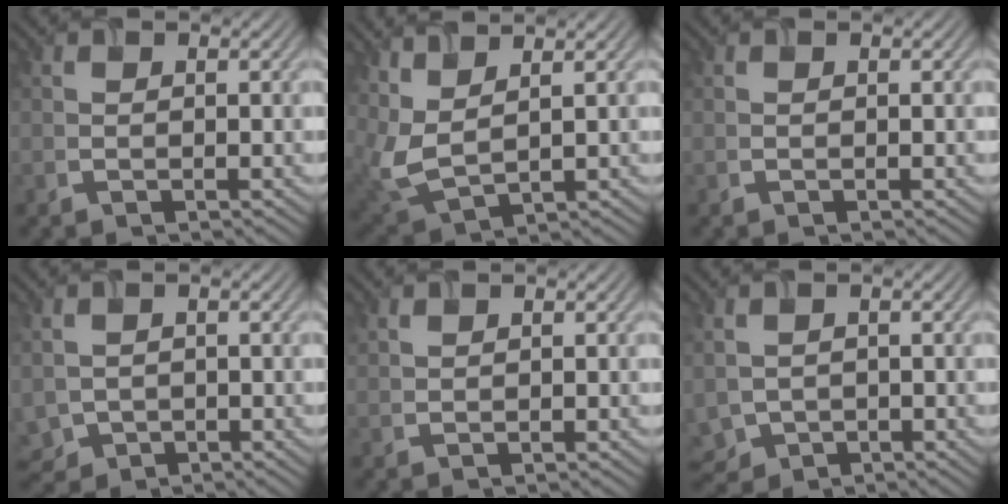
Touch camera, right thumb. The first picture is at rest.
{"total": 5.3, "force": [3.4, 1.9, 3.6], "torque": [-0.108, -0.002, 0.073]}
{"total": 0.0}
{"total": 2.9, "force": [-0.4, 2.5, 1.5], "torque": [-0.052, -0.011, -0.007]}
{"total": 0.9, "force": [0.8, 0.3, 0.4], "torque": [-0.018, 0.001, 0.021]}
{"total": 3.5, "force": [-0.6, 2.8, 2.0], "torque": [-0.063, -0.011, -0.011]}